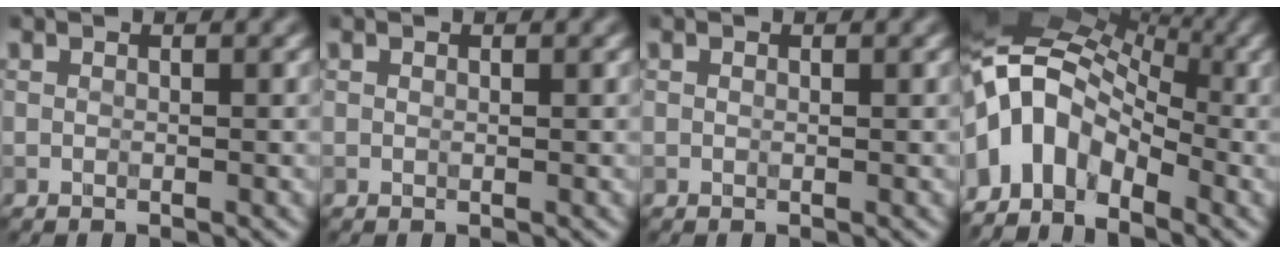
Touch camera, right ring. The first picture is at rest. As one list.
[{"total": 0.0}, {"total": 0.0}, {"total": 10.0, "force": [-3.2, 6.6, 6.9], "torque": [-0.121, 0.016, -0.069]}]